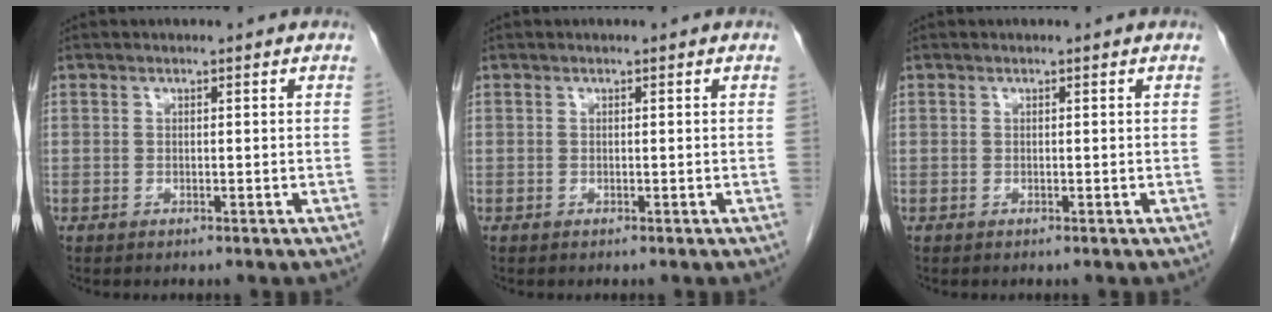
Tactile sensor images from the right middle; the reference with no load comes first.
{"total": 0.0}
{"total": 0.0}